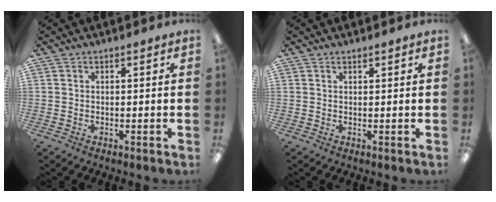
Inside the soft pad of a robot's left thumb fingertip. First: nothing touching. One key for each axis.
{"total": 0.5, "fx": 0.5, "fy": 0.0, "fz": 0.2, "tx": -0.004, "ty": 0.001, "tz": 0.009}